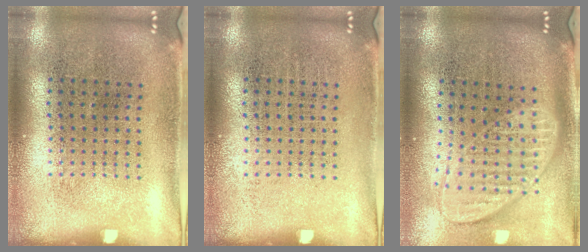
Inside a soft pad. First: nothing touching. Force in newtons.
{"total": 0.0}
{"total": 1.9, "press": 1.5, "slide": 1.2}